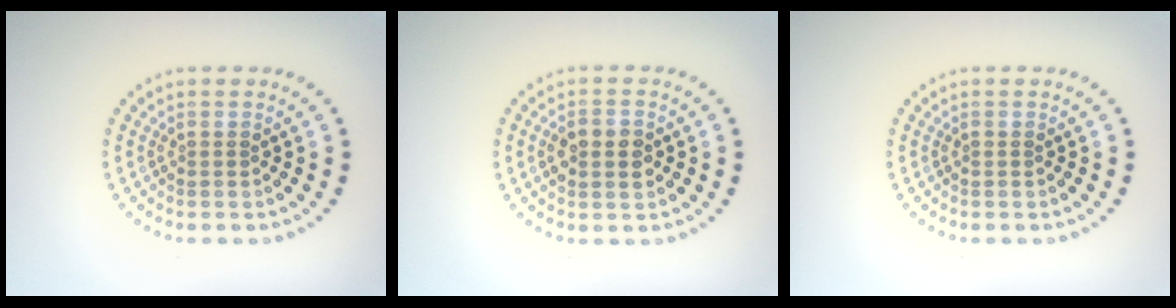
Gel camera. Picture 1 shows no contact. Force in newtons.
{"total": 2.9, "press": 2.9, "slide": 0.1}
{"total": 0.0}